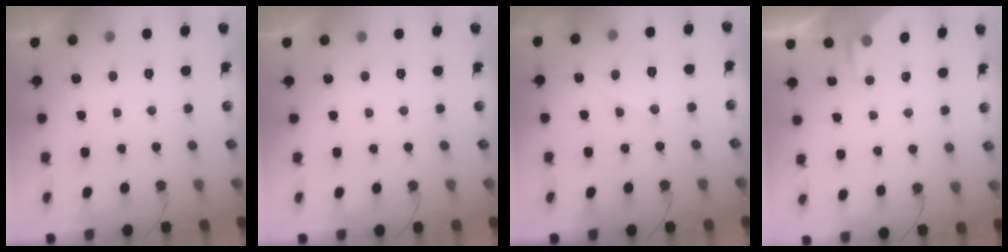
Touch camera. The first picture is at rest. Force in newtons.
{"total": 0.0}
{"total": 8.0, "press": 8.0, "slide": 0.6}
{"total": 1.8, "press": 1.7, "slide": 0.4}